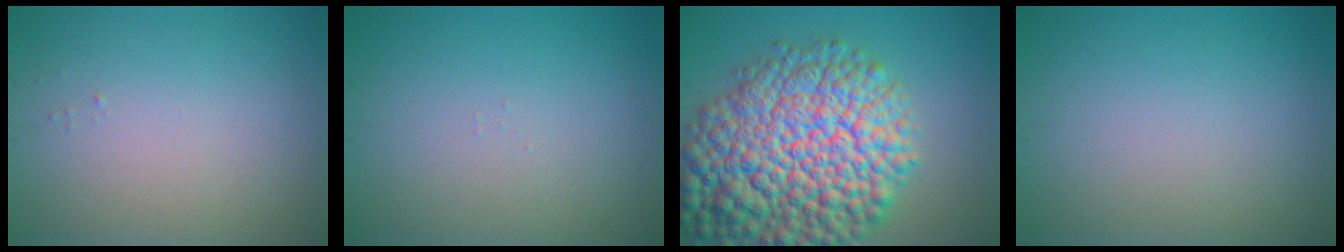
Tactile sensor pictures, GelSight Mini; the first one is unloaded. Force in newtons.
{"total": 0.0}
{"total": 15.2, "press": 15.2, "slide": 0.6}
{"total": 0.0}